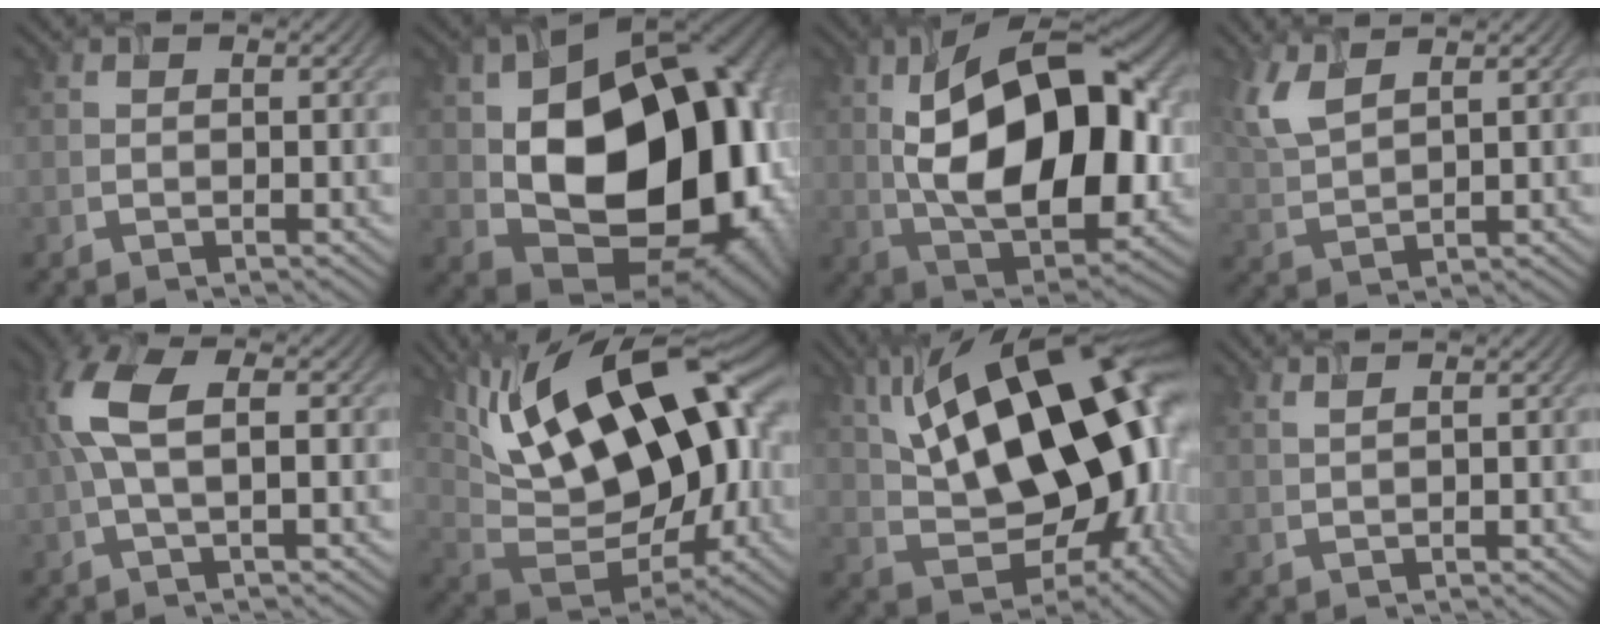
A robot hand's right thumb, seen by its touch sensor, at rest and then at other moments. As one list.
[{"total": 23.1, "force": [0.2, 15.8, 16.9], "torque": [-0.256, -0.046, 0.038]}, {"total": 18.7, "force": [2.2, 9.9, 15.7], "torque": [-0.263, 0.012, 0.023]}, {"total": 5.6, "force": [3.3, 2.0, 4.0], "torque": [-0.110, 0.005, 0.073]}, {"total": 7.4, "force": [0.8, 2.9, 6.8], "torque": [-0.163, 0.016, 0.008]}, {"total": 20.4, "force": [6.9, 10.1, 16.4], "torque": [-0.287, 0.042, 0.120]}, {"total": 20.1, "force": [5.3, 10.5, 16.3], "torque": [-0.280, 0.025, 0.085]}, {"total": 2.2, "force": [1.6, 0.5, 1.4], "torque": [-0.020, 0.004, 0.019]}]